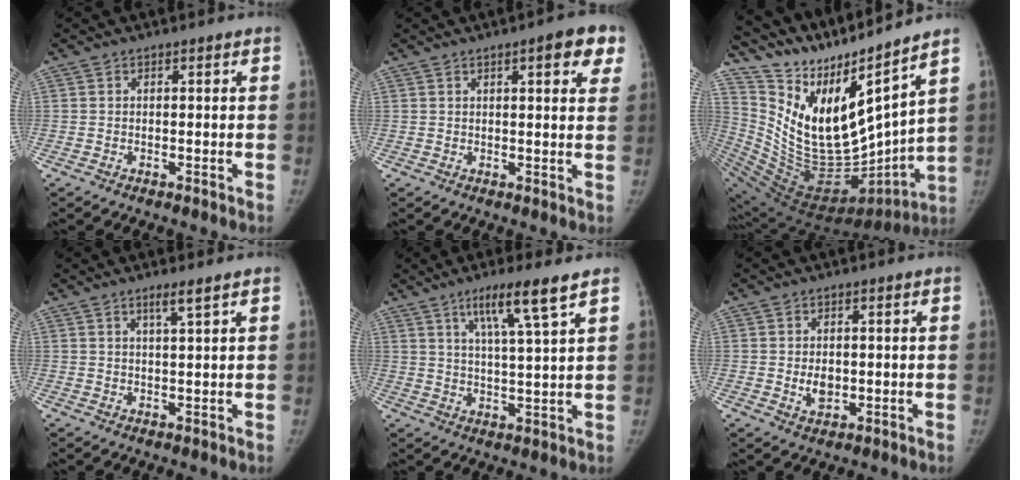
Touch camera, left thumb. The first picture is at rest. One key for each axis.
{"total": 7.6, "fx": 3.9, "fy": 2.1, "fz": 6.2, "tx": -0.047, "ty": -0.009, "tz": 0.040}
{"total": 22.8, "fx": 17.3, "fy": 3.9, "fz": 14.4, "tx": -0.212, "ty": -0.124, "tz": 0.335}
{"total": 2.5, "fx": 1.6, "fy": -0.2, "fz": 1.8, "tx": -0.036, "ty": -0.013, "tz": 0.033}
{"total": 9.0, "fx": 5.4, "fy": 0.0, "fz": 7.2, "tx": -0.126, "ty": -0.028, "tz": 0.096}
{"total": 3.4, "fx": -0.2, "fy": 2.5, "fz": 2.3, "tx": -0.028, "ty": -0.005, "tz": 0.005}